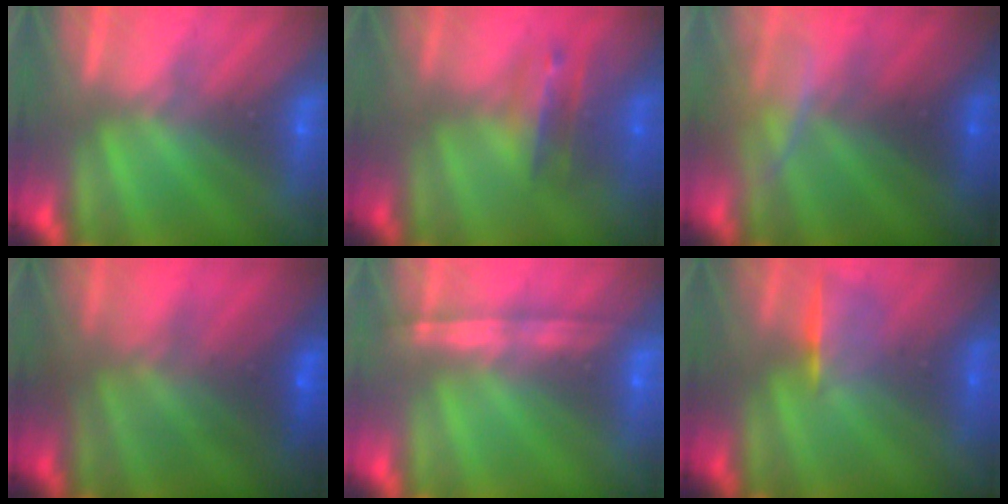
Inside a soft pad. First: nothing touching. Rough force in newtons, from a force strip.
{"total": 2.8}
{"total": 2.4}
{"total": 7.5}
{"total": 1.1}
{"total": 1.1}